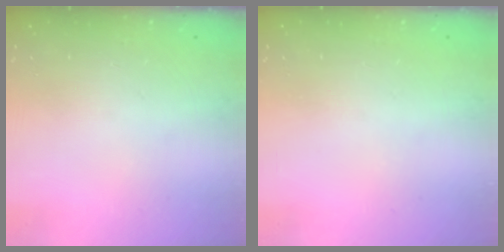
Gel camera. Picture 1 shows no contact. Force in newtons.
{"total": 0.0}